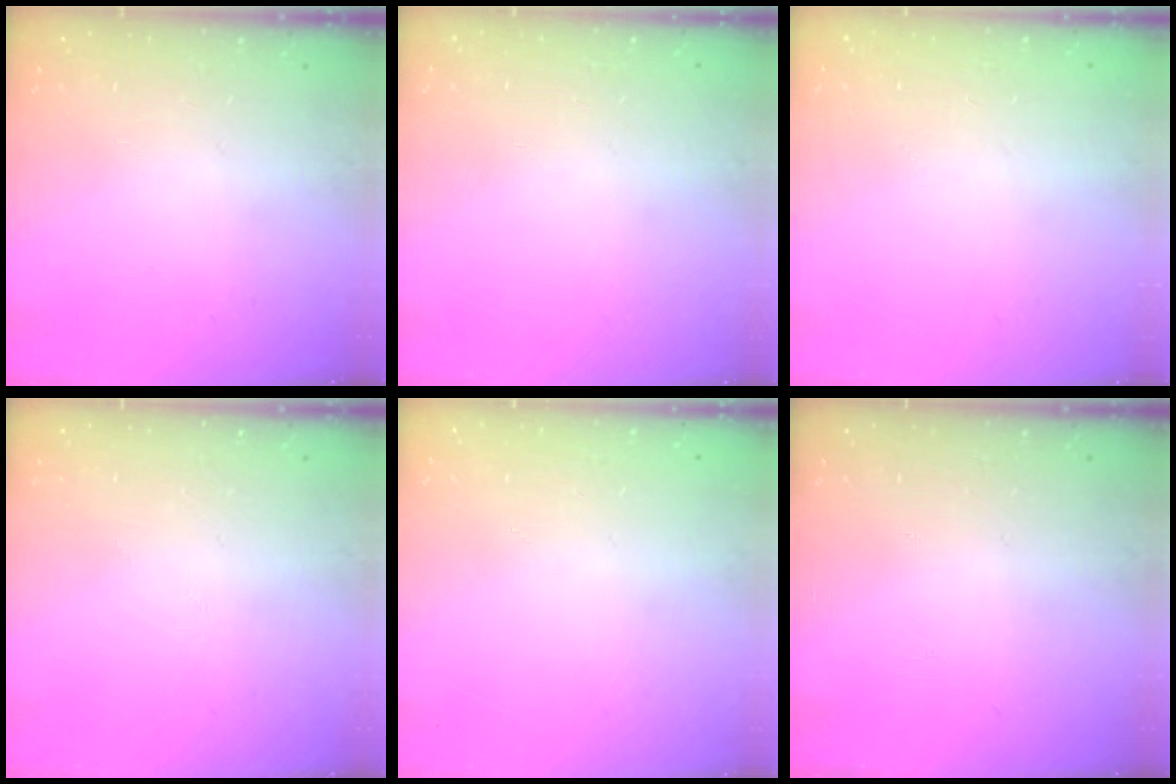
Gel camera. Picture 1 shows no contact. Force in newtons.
{"total": 0.0}
{"total": 0.0}
{"total": 0.0}
{"total": 0.0}
{"total": 0.0}